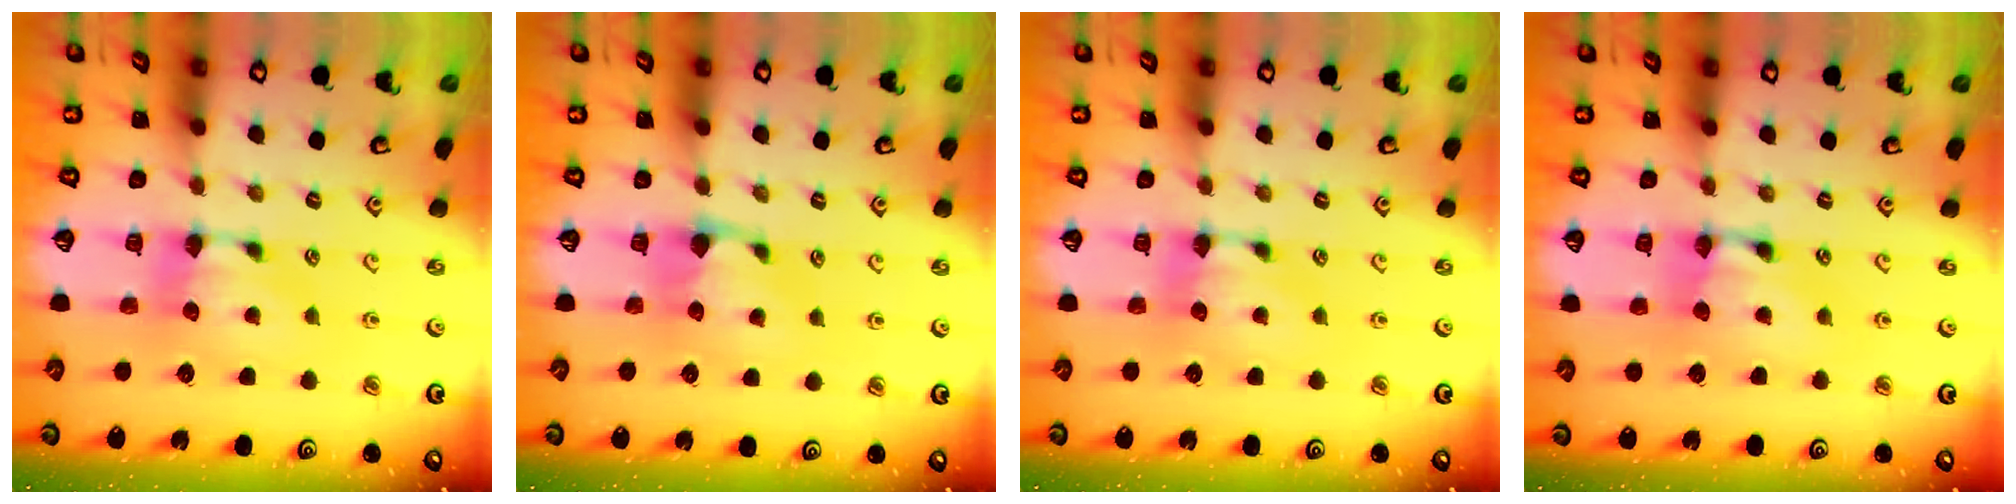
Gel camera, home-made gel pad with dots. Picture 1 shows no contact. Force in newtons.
{"total": 1.2, "press": 0.7, "slide": 1.0}
{"total": 0.0}
{"total": 2.2, "press": 2.2, "slide": 0.1}